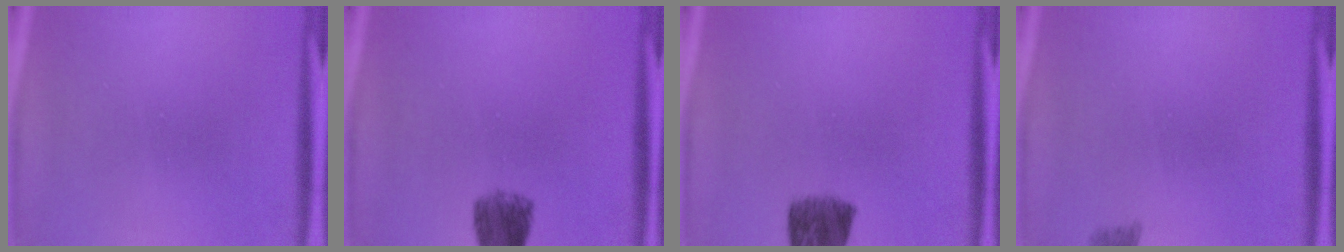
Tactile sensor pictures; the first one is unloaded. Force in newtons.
{"total": 5.3}
{"total": 7.1}
{"total": 2.0}